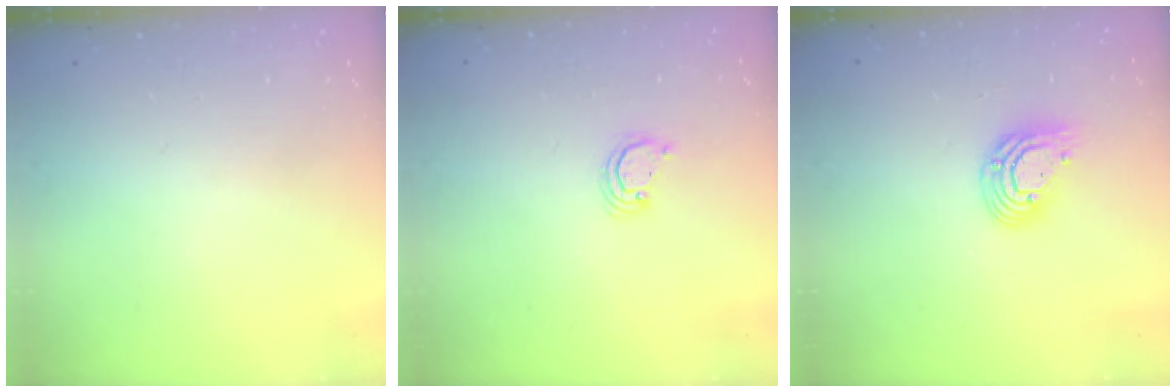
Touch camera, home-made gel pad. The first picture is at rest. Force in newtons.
{"total": 2.6, "press": 2.6, "slide": 0.2}
{"total": 9.9, "press": 9.9, "slide": 1.1}